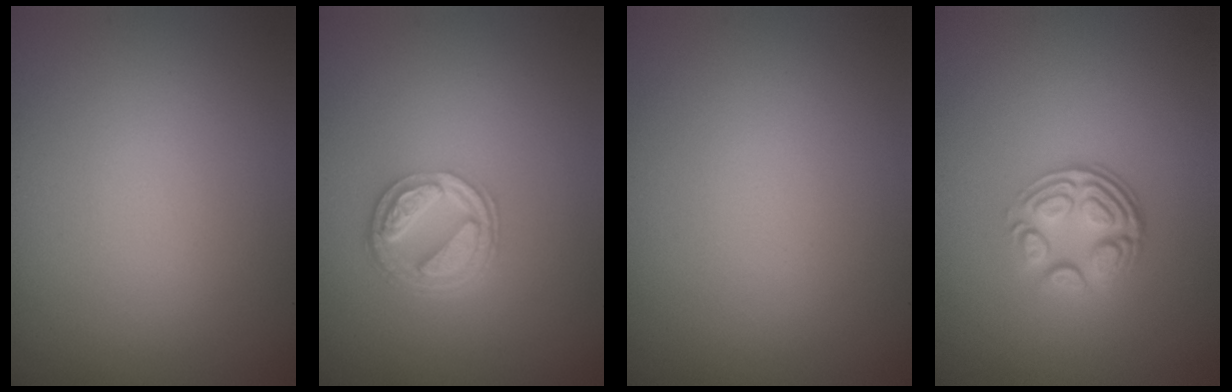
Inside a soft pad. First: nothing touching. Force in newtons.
{"total": 4.5, "press": 3.3, "slide": 3.0}
{"total": 0.0}
{"total": 4.0, "press": 2.8, "slide": 2.9}